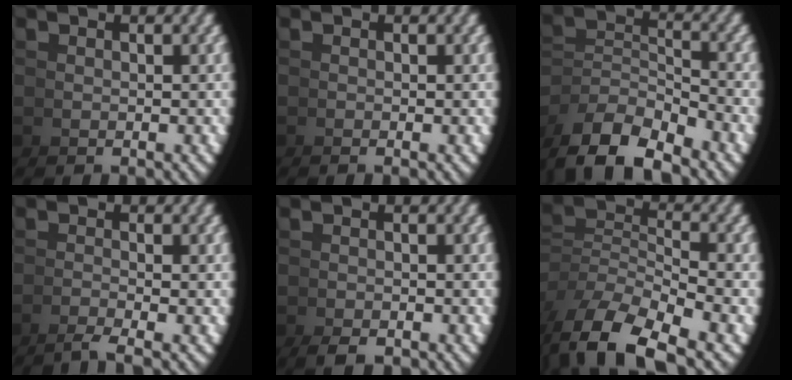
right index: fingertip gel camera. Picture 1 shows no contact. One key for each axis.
{"total": 0.8, "fx": -0.4, "fy": -0.7, "fz": 0.0, "tx": 0.007, "ty": 0.007, "tz": -0.012}
{"total": 7.3, "fx": -3.5, "fy": 4.9, "fz": 4.1, "tx": -0.107, "ty": -0.034, "tz": -0.047}
{"total": 2.4, "fx": -1.8, "fy": -1.2, "fz": 1.0, "tx": -0.007, "ty": 0.001, "tz": -0.033}
{"total": 1.2, "fx": -1.2, "fy": -0.1, "fz": 0.2, "tx": 0.005, "ty": -0.006, "tz": -0.018}
{"total": 6.5, "fx": -3.0, "fy": 3.5, "fz": 4.6, "tx": -0.102, "ty": -0.026, "tz": -0.037}